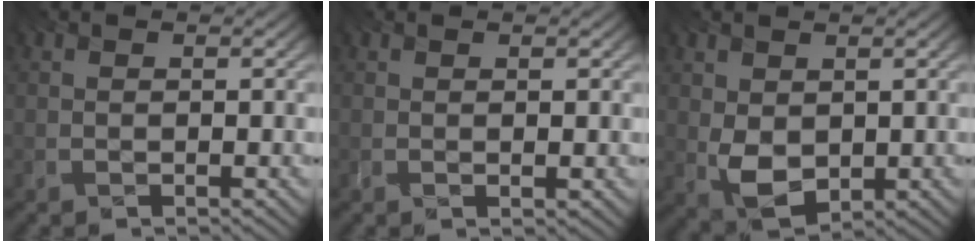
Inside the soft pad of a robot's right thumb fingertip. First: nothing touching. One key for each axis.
{"total": 0.9, "fx": 0.4, "fy": 0.0, "fz": 0.7, "tx": -0.010, "ty": -0.001, "tz": 0.006}
{"total": 4.7, "fx": -0.2, "fy": 3.4, "fz": 3.3, "tx": -0.083, "ty": -0.012, "tz": -0.005}